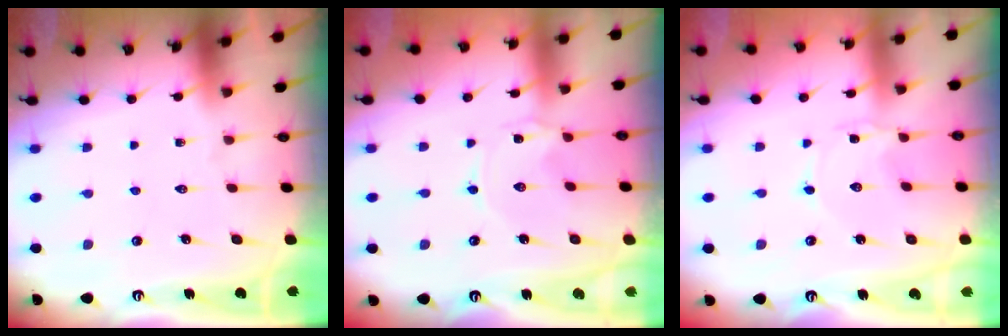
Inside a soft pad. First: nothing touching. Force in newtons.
{"total": 0.0}
{"total": 0.7, "press": 0.7, "slide": 0.1}